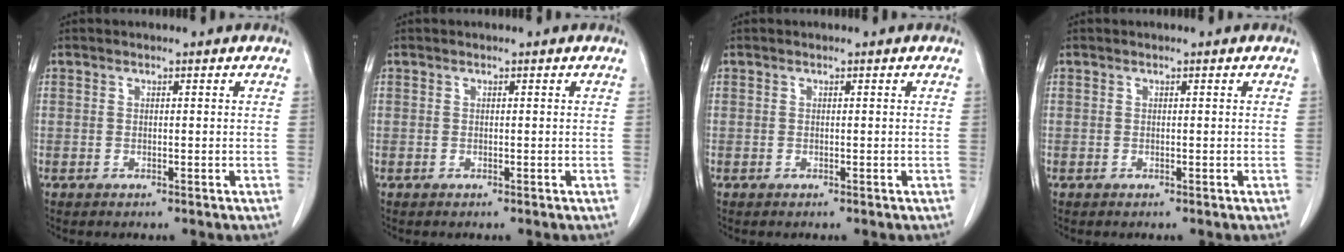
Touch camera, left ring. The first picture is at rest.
{"total": 0.0}
{"total": 0.0}
{"total": 0.0}